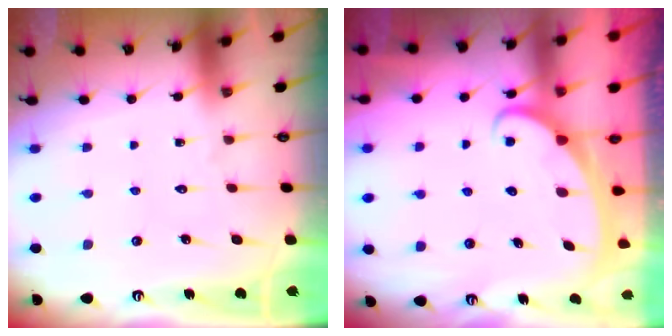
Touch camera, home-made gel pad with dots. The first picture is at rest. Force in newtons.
{"total": 2.6, "press": 2.5, "slide": 0.3}